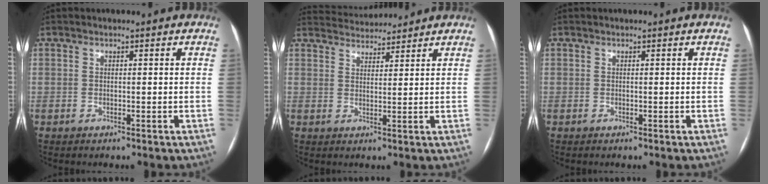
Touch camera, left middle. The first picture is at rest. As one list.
[{"total": 6.6, "force": [6.5, 0.8, 0.6], "torque": [-0.015, 0.025, 0.099]}, {"total": 0.0}]